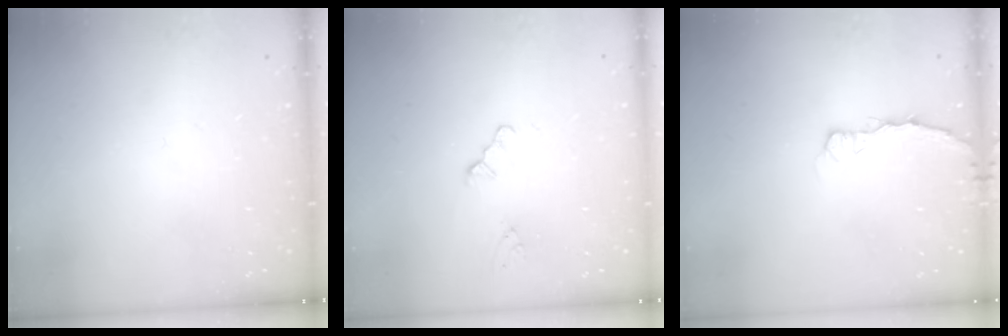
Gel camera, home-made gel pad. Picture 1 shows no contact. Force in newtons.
{"total": 0.0}
{"total": 2.9, "press": 2.9, "slide": 0.4}